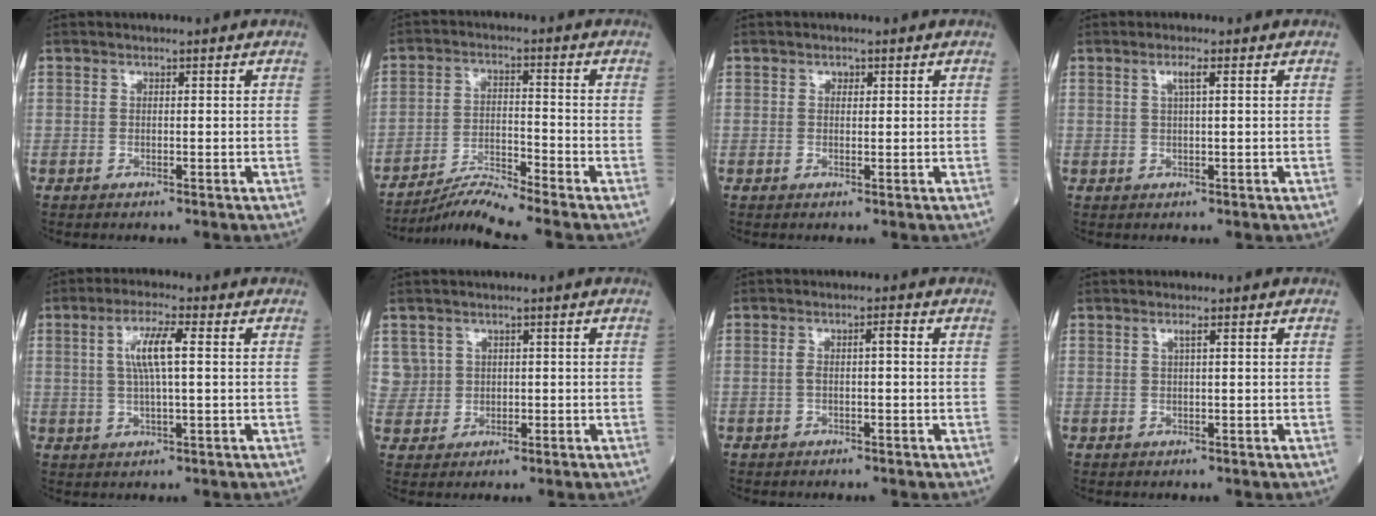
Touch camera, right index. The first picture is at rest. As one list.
[{"total": 6.1, "force": [-5.6, -2.0, 1.3], "torque": [-0.032, -0.019, -0.104]}, {"total": 0.8, "force": [0.3, 0.6, 0.4], "torque": [-0.004, 0.000, 0.004]}, {"total": 1.9, "force": [0.8, -0.1, 1.7], "torque": [-0.035, 0.003, 0.013]}, {"total": 6.2, "force": [1.2, 0.7, 6.1], "torque": [-0.122, 0.006, 0.024]}, {"total": 4.1, "force": [1.4, 3.8, -0.3], "torque": [0.019, 0.012, 0.031]}, {"total": 2.5, "force": [0.0, 0.5, 2.4], "torque": [-0.047, 0.014, 0.002]}, {"total": 0.9, "force": [0.4, -0.1, 0.8], "torque": [-0.018, 0.003, 0.008]}]